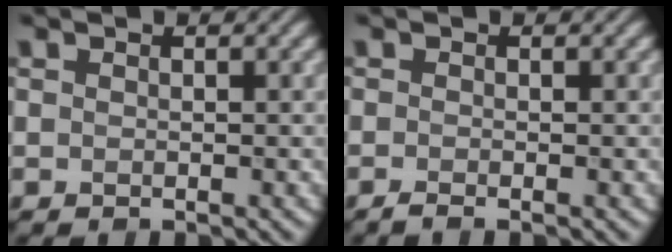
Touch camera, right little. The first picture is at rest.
{"total": 1.1, "force": [-0.6, 0.2, 0.9], "torque": [-0.012, -0.007, -0.016]}